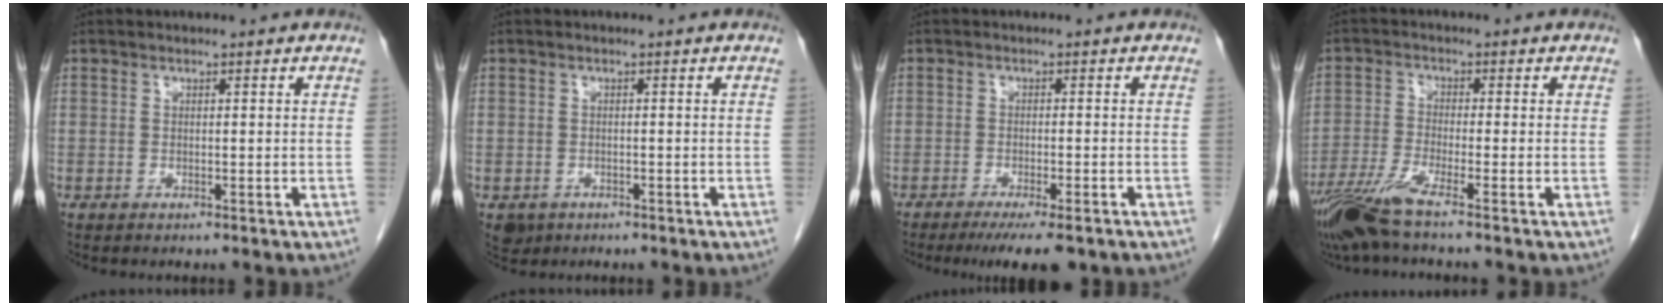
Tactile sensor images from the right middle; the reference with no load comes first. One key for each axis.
{"total": 2.4, "fx": -1.3, "fy": 1.9, "fz": 0.6, "tx": -0.011, "ty": 0.002, "tz": -0.014}
{"total": 7.2, "fx": -5.4, "fy": 1.1, "fz": 4.6, "tx": -0.056, "ty": -0.012, "tz": -0.078}
{"total": 7.0, "fx": -5.2, "fy": -0.6, "fz": 4.6, "tx": -0.095, "ty": -0.025, "tz": -0.103}